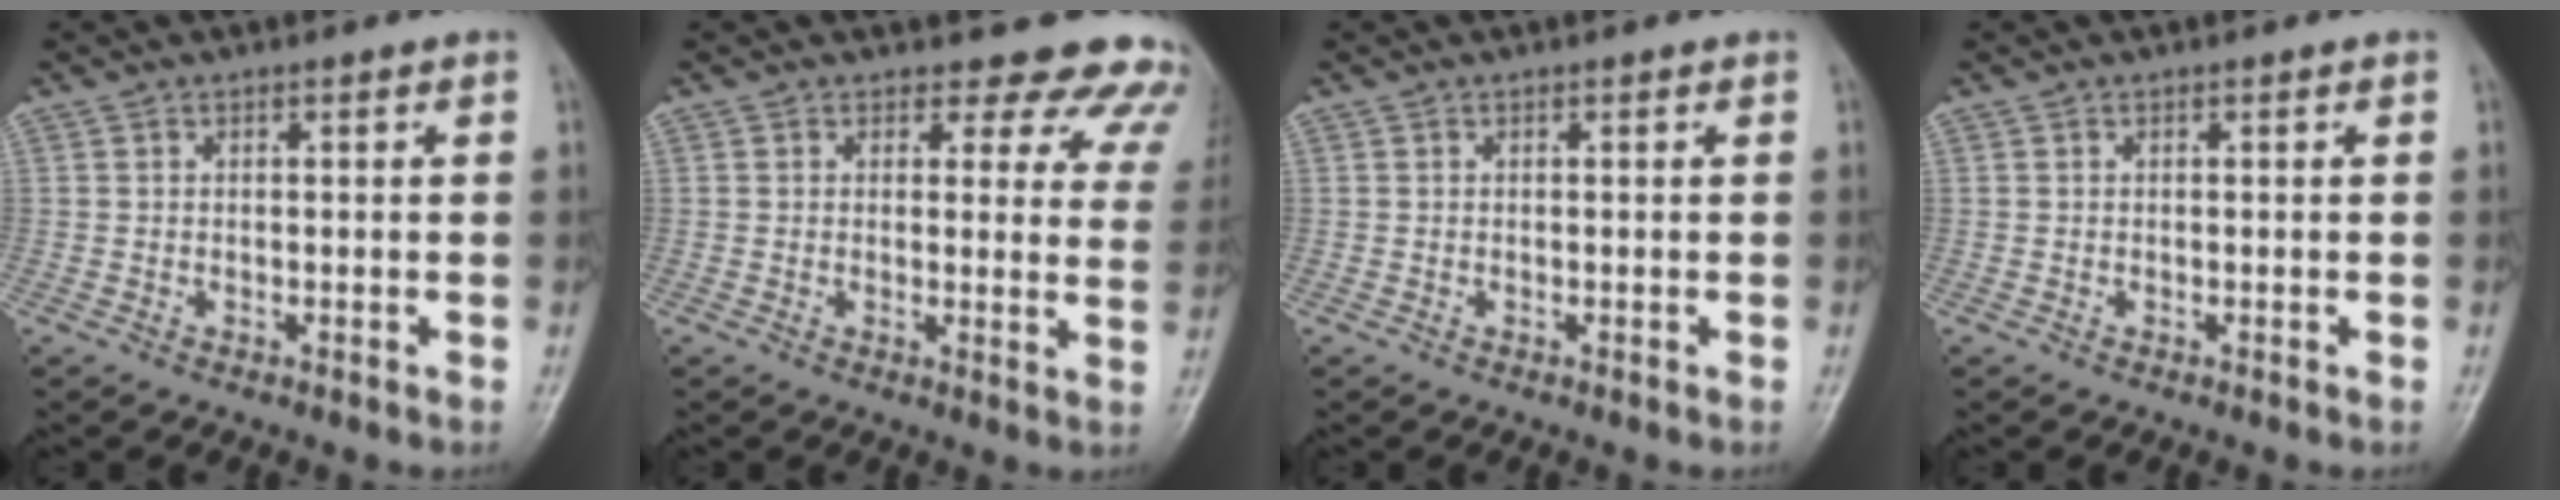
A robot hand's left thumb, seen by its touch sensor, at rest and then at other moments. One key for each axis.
{"total": 12.1, "fx": 11.1, "fy": 4.6, "fz": 1.6, "tx": 0.038, "ty": -0.080, "tz": 0.091}
{"total": 0.0}
{"total": 0.0}